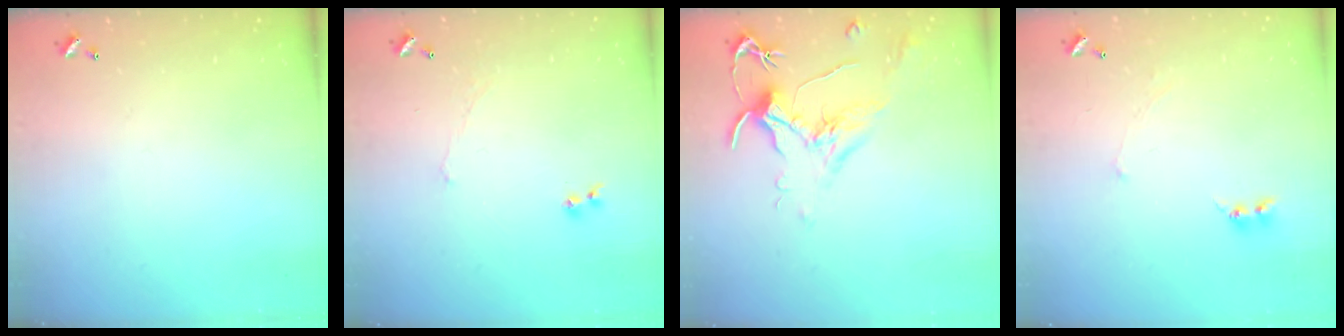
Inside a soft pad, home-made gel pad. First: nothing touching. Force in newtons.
{"total": 1.5, "press": 1.4, "slide": 0.6}
{"total": 1.8, "press": 1.7, "slide": 0.6}
{"total": 0.6, "press": 0.3, "slide": 0.5}